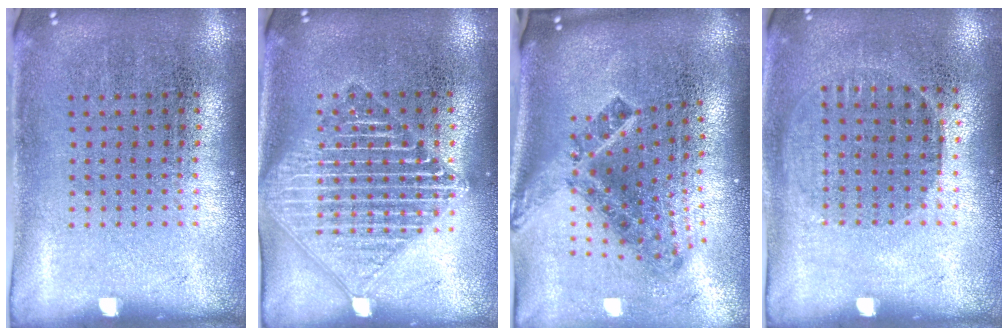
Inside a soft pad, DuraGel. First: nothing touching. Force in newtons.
{"total": 3.3, "press": 3.2, "slide": 0.5}
{"total": 2.2, "press": 1.4, "slide": 1.7}
{"total": 0.9, "press": 0.8, "slide": 0.4}